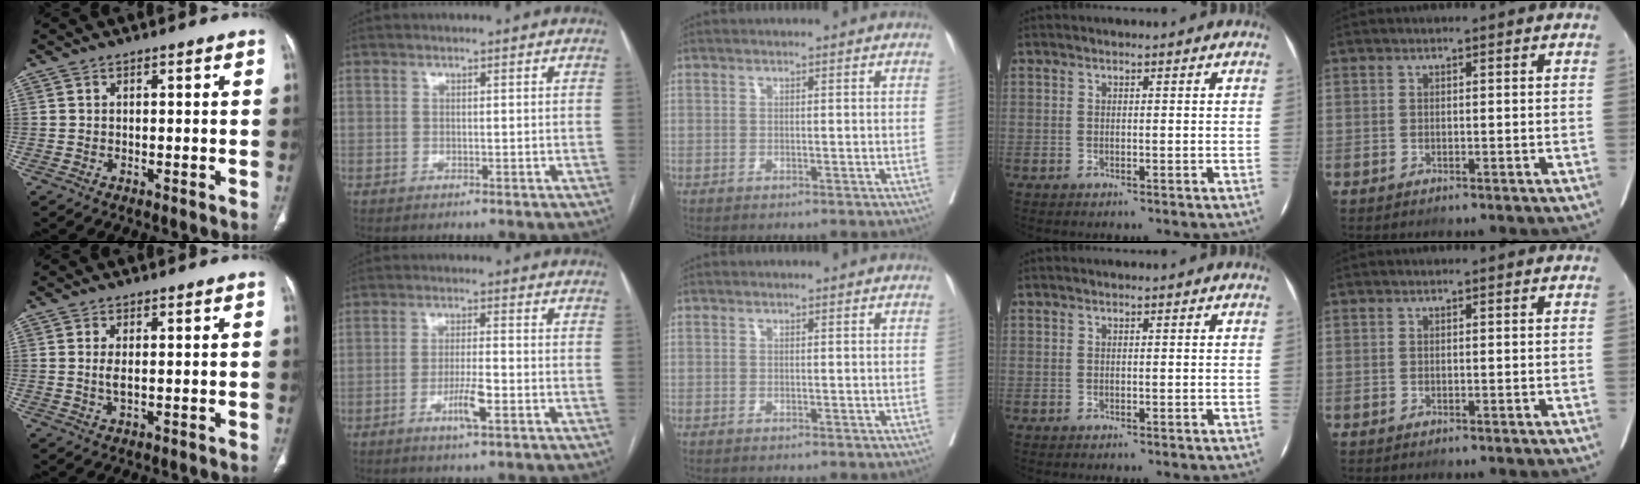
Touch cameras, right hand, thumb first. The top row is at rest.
{"thumb": {"total": 2.3, "force": [0.2, 0.9, 2.1], "torque": [-0.051, -0.004, 0.006]}, "index": {"total": 4.6, "force": [-2.0, 0.3, 4.1], "torque": [-0.078, -0.005, -0.037]}}